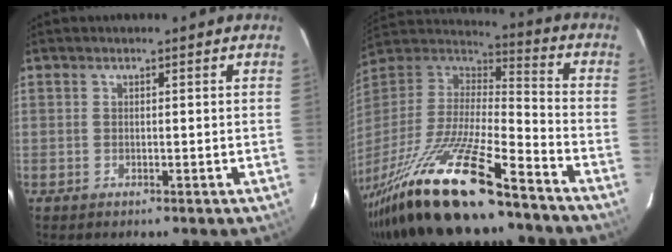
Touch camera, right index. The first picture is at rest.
{"total": 26.3, "force": [-18.9, 4.9, 17.7], "torque": [-0.345, -0.043, -0.336]}